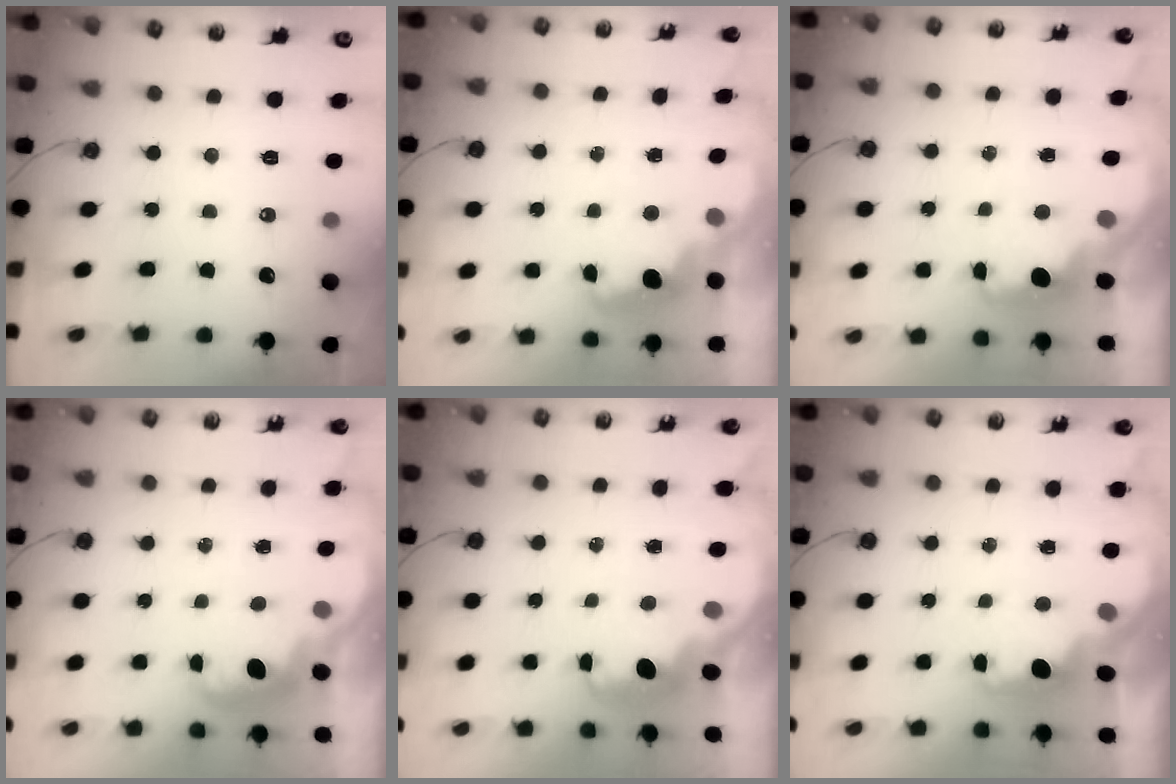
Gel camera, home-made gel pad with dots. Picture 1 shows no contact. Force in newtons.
{"total": 2.5, "press": 2.5, "slide": 0.5}
{"total": 2.3, "press": 2.1, "slide": 0.8}
{"total": 2.6, "press": 2.6, "slide": 0.6}
{"total": 4.9, "press": 4.9, "slide": 0.6}
{"total": 1.8, "press": 1.6, "slide": 0.8}